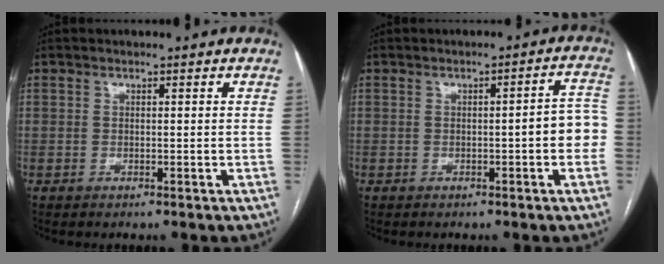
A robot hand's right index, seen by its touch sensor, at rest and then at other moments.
{"total": 5.1, "force": [-1.0, 0.9, 5.0], "torque": [-0.049, 0.019, -0.016]}